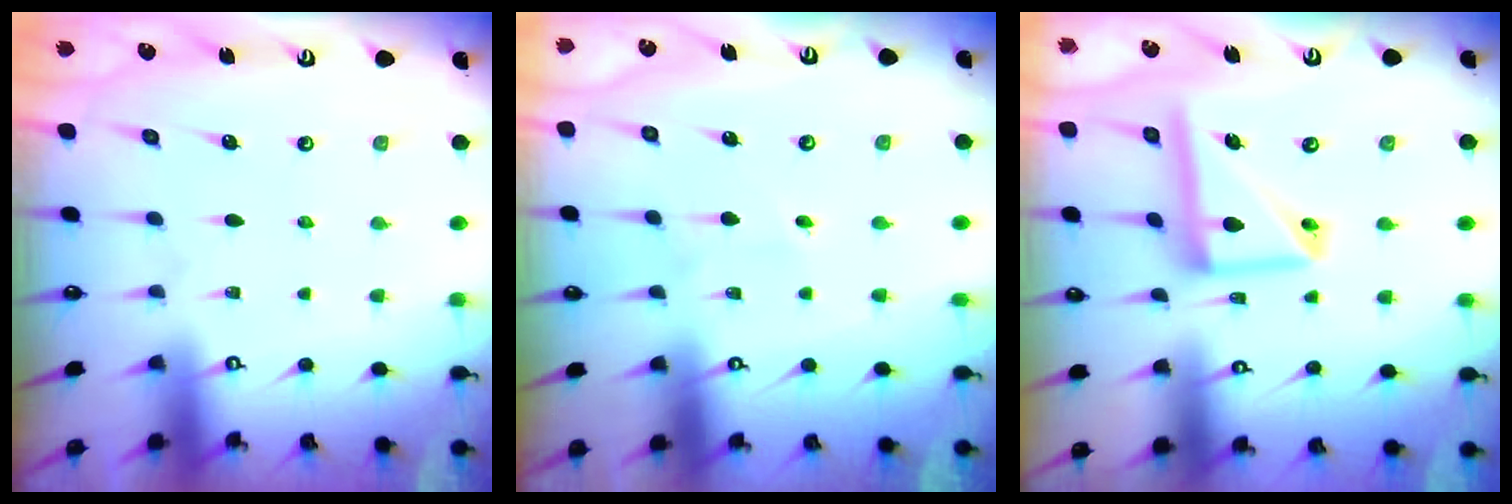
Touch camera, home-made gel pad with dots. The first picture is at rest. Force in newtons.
{"total": 1.5, "press": 1.5, "slide": 0.1}
{"total": 14.3, "press": 14.2, "slide": 1.4}